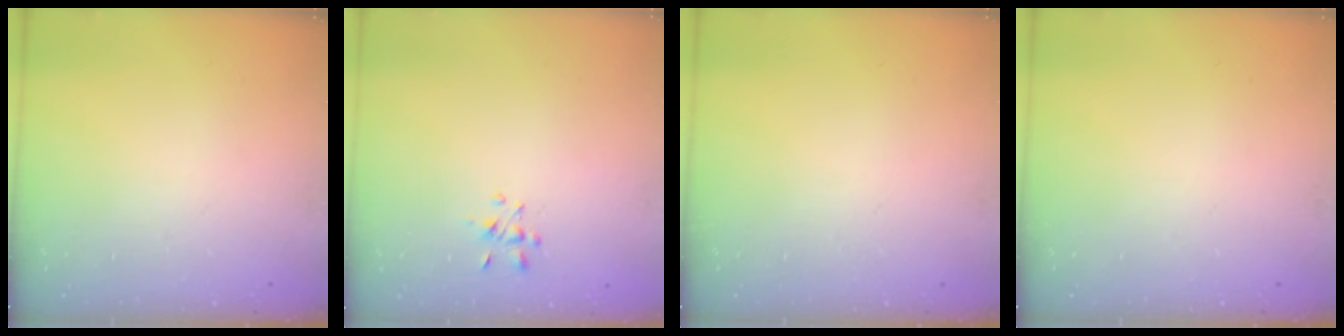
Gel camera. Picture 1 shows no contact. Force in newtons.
{"total": 2.1, "press": 2.0, "slide": 0.7}
{"total": 0.0}
{"total": 0.0}